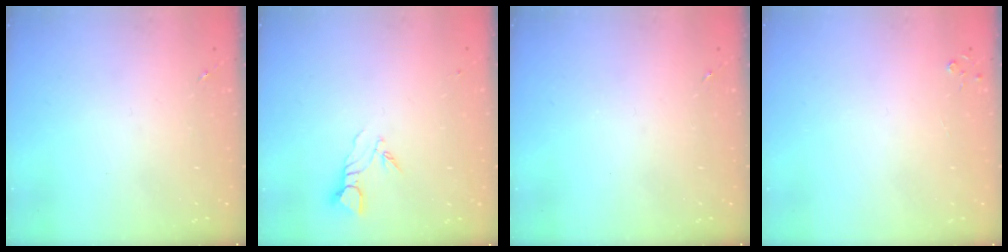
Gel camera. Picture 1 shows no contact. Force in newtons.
{"total": 4.3, "press": 4.3, "slide": 0.3}
{"total": 0.0}
{"total": 2.8, "press": 2.8, "slide": 0.3}